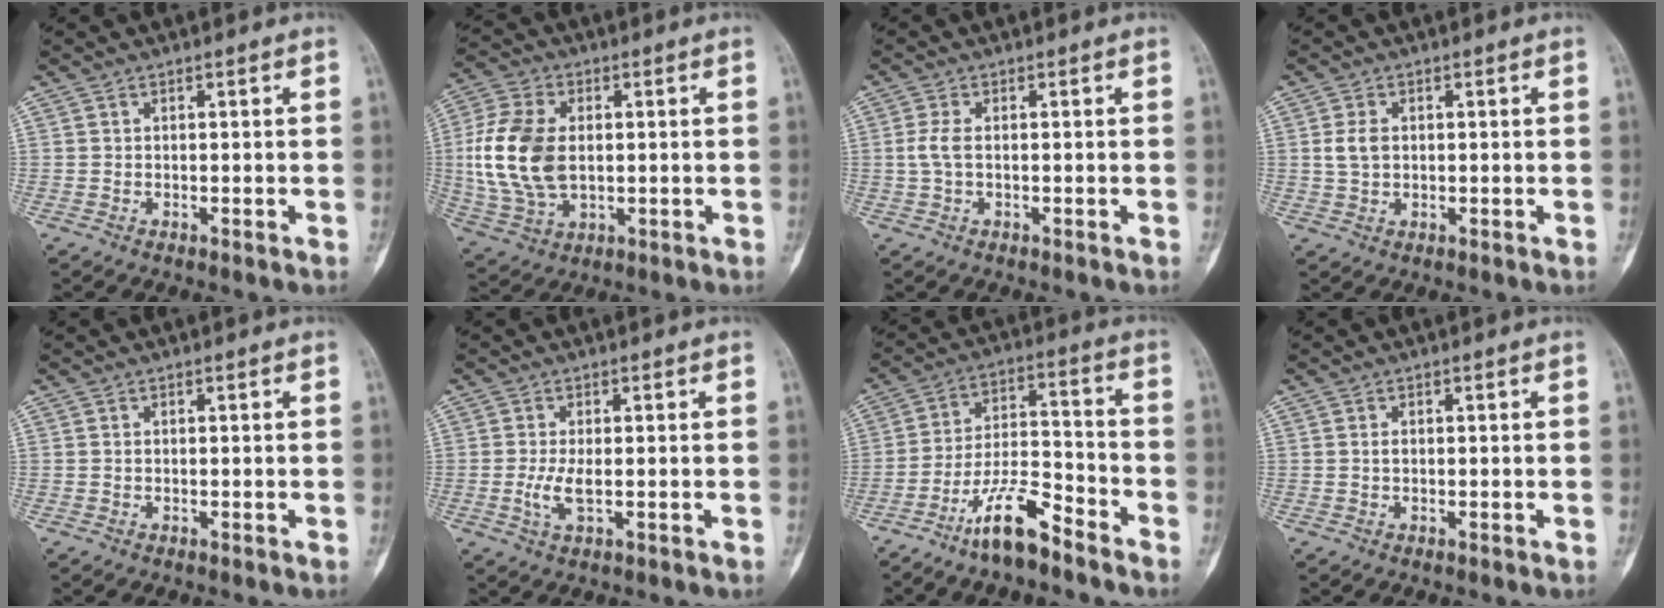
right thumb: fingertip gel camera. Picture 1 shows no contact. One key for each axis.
{"total": 15.0, "fx": 0.5, "fy": 9.5, "fz": 11.6, "tx": -0.241, "ty": 0.003, "tz": 0.013}
{"total": 2.7, "fx": 0.0, "fy": 1.2, "fz": 2.4, "tx": -0.065, "ty": -0.001, "tz": -0.002}
{"total": 3.4, "fx": 0.4, "fy": 2.3, "fz": 2.5, "tx": -0.049, "ty": 0.003, "tz": 0.011}
{"total": 0.0}
{"total": 3.7, "fx": -0.5, "fy": 1.2, "fz": 3.4, "tx": -0.082, "ty": -0.008, "tz": -0.009}
{"total": 11.1, "fx": -8.1, "fy": 2.8, "fz": 7.1, "tx": -0.131, "ty": 0.064, "tz": -0.153}
{"total": 0.7, "fx": 0.0, "fy": 0.4, "fz": 0.6, "tx": -0.006, "ty": 0.002, "tz": -0.002}